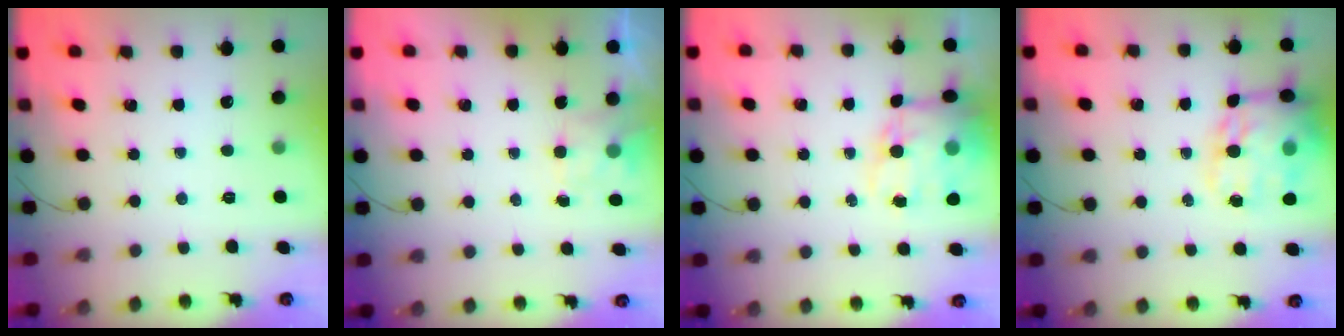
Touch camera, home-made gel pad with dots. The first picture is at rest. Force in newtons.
{"total": 2.5, "press": 2.1, "slide": 1.4}
{"total": 14.0, "press": 13.6, "slide": 3.5}
{"total": 18.8, "press": 18.4, "slide": 3.7}